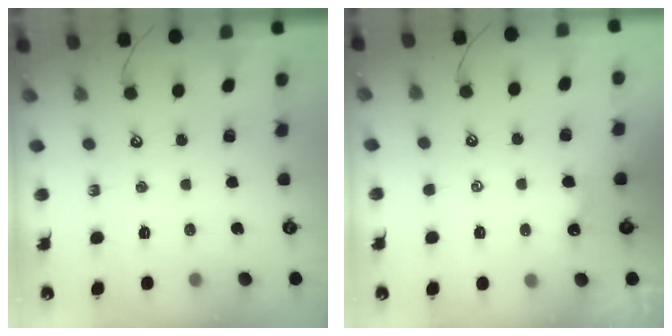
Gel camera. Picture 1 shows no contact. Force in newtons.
{"total": 1.2, "press": 1.1, "slide": 0.3}